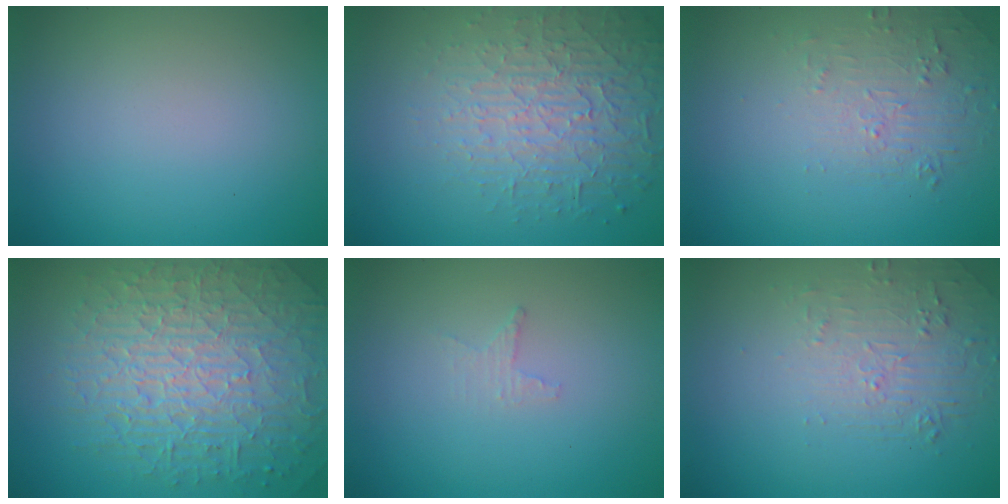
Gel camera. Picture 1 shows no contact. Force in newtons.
{"total": 4.6, "press": 4.1, "slide": 2.2}
{"total": 1.9, "press": 0.8, "slide": 1.7}
{"total": 10.0, "press": 6.6, "slide": 7.5}
{"total": 0.9, "press": 0.8, "slide": 0.3}
{"total": 2.1, "press": 0.9, "slide": 1.9}